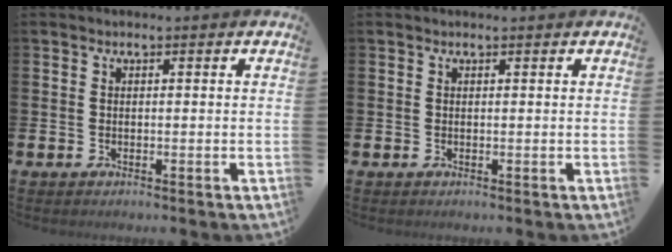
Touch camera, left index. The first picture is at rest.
{"total": 0.0}